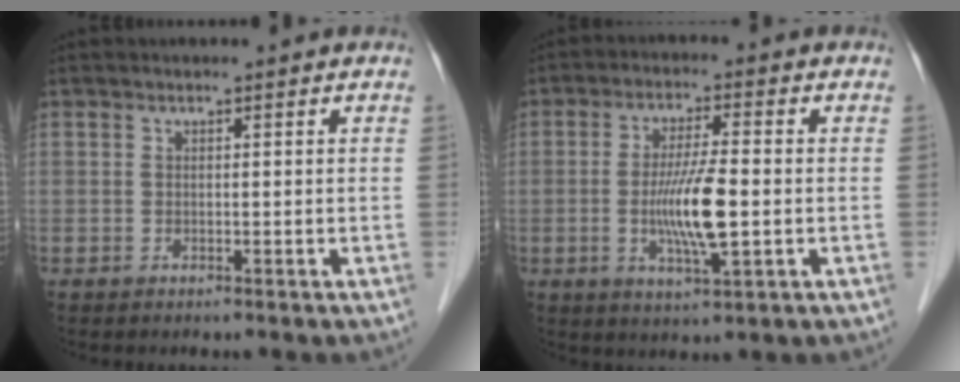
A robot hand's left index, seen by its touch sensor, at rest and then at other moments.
{"total": 8.3, "force": [-1.3, 0.8, 8.2], "torque": [-0.158, -0.011, -0.029]}